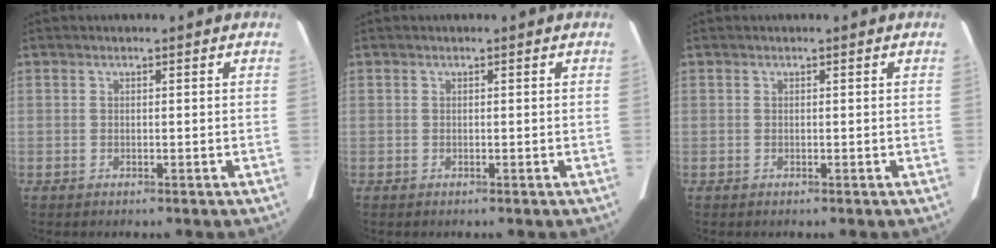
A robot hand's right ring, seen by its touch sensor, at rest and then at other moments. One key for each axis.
{"total": 0.0}
{"total": 0.0}